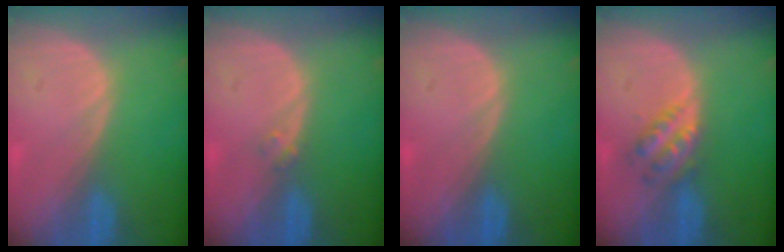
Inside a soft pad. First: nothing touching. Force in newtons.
{"total": 1.2, "press": 1.1, "slide": 0.6}
{"total": 0.0}
{"total": 4.6, "press": 4.1, "slide": 2.2}